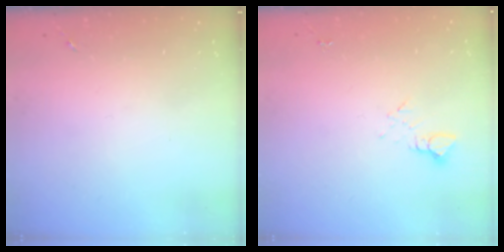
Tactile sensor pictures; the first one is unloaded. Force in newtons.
{"total": 2.7, "press": 2.7, "slide": 0.2}